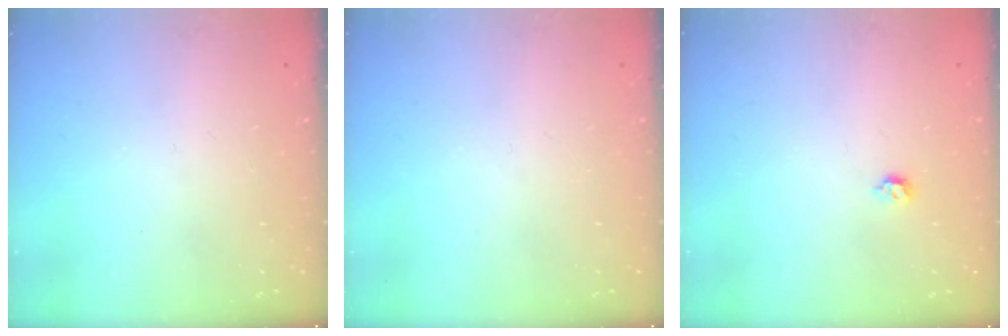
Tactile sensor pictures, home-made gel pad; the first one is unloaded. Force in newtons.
{"total": 0.0}
{"total": 4.6, "press": 4.5, "slide": 0.9}